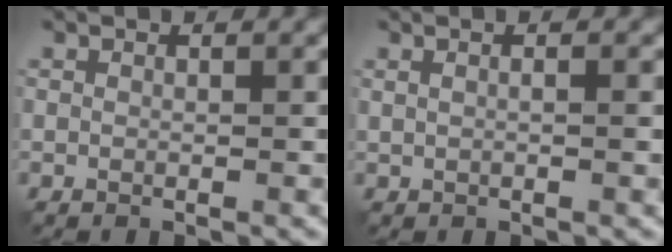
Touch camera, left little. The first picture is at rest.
{"total": 2.0, "force": [0.7, 0.9, 1.6], "torque": [-0.012, 0.003, -0.001]}